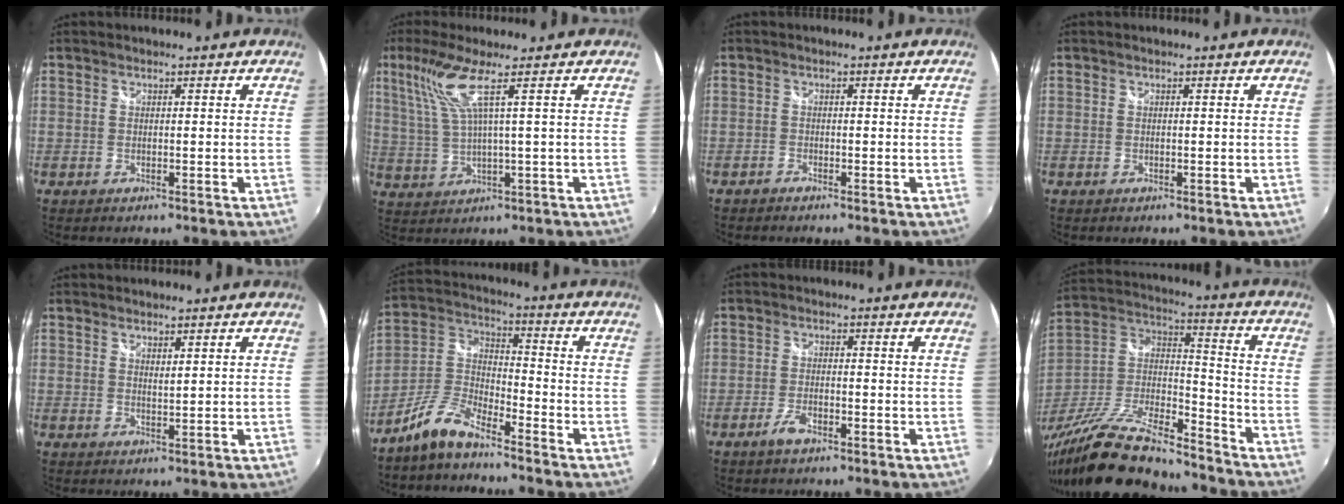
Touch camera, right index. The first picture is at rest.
{"total": 7.0, "force": [3.3, -0.5, 6.1], "torque": [-0.125, -0.003, 0.079]}
{"total": 1.0, "force": [-0.9, 0.3, 0.0], "torque": [-0.004, -0.002, -0.020]}
{"total": 0.0}
{"total": 1.5, "force": [1.2, 0.3, 0.9], "torque": [-0.014, -0.002, 0.020]}
{"total": 8.2, "force": [-6.5, 2.2, 4.4], "torque": [-0.114, 0.021, -0.137]}
{"total": 3.6, "force": [-2.3, 1.2, 2.4], "torque": [-0.057, -0.004, -0.044]}
{"total": 22.8, "force": [-17.4, 6.5, 13.2], "torque": [-0.255, -0.019, -0.297]}